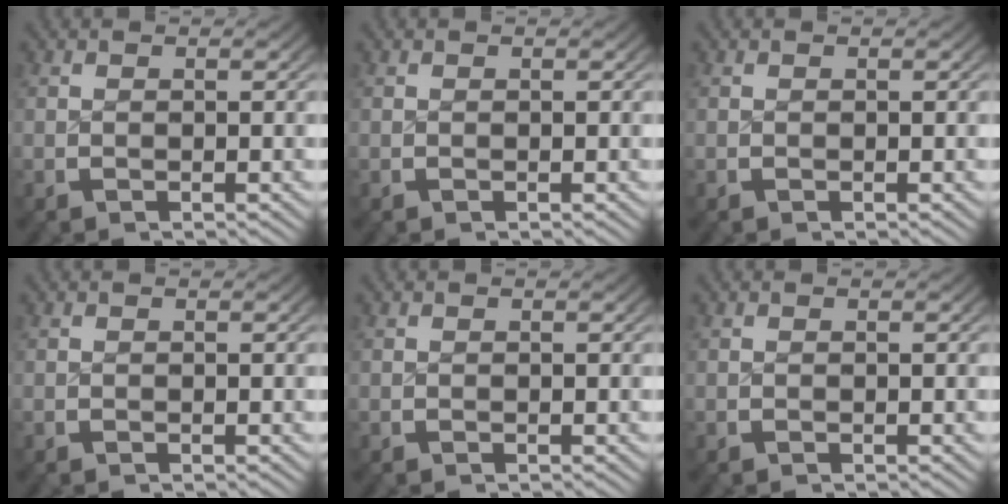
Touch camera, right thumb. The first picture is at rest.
{"total": 0.0}
{"total": 0.0}
{"total": 0.0}
{"total": 0.0}
{"total": 0.0}